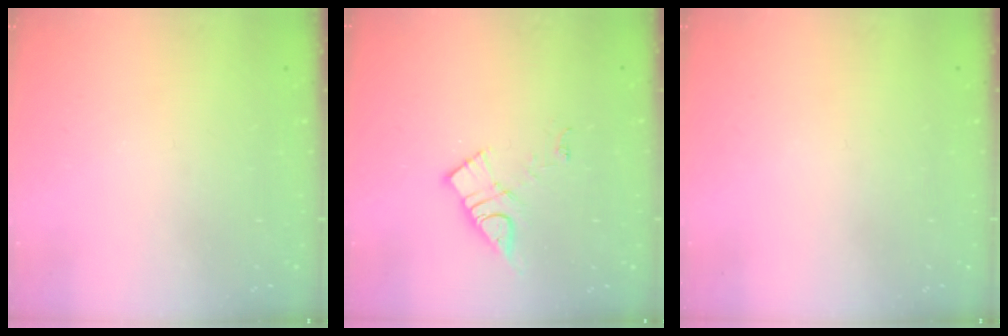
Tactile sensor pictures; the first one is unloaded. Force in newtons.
{"total": 9.4, "press": 9.4, "slide": 0.5}
{"total": 0.0}